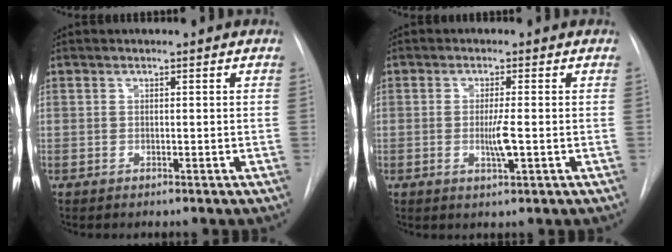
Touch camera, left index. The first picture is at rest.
{"total": 3.4, "force": [-0.8, 0.1, 3.3], "torque": [-0.063, -0.009, -0.015]}